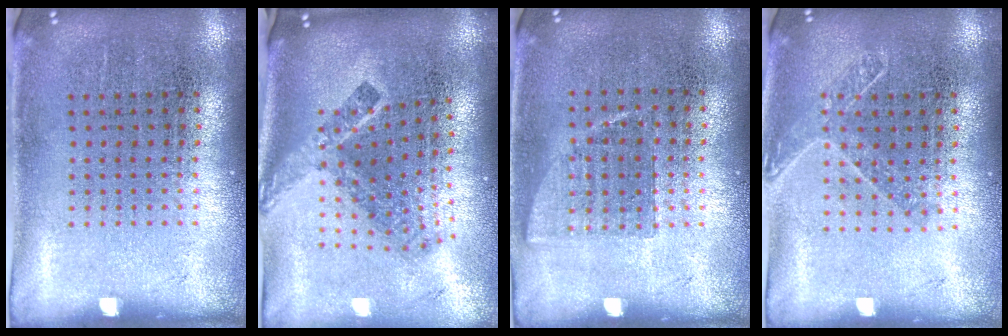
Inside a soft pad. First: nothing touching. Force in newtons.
{"total": 2.5, "press": 1.6, "slide": 1.9}
{"total": 0.7, "press": 0.6, "slide": 0.4}
{"total": 1.3, "press": 1.1, "slide": 0.7}